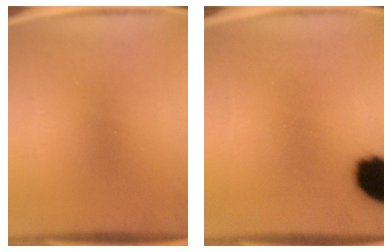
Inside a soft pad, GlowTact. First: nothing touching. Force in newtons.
{"total": 14.1}